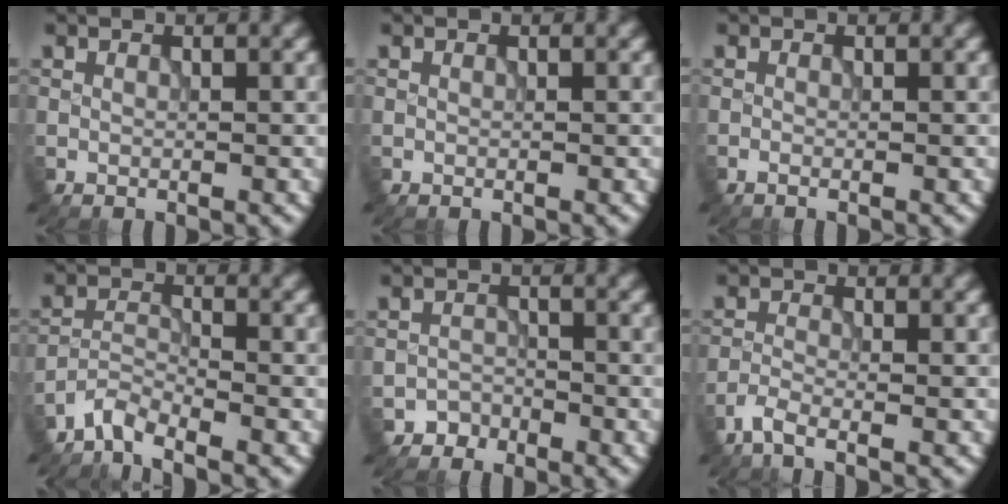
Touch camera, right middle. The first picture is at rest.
{"total": 0.0}
{"total": 0.5, "force": [-0.4, 0.0, 0.3], "torque": [-0.006, -0.003, -0.008]}
{"total": 2.6, "force": [-2.5, 0.2, 0.7], "torque": [-0.012, 0.001, -0.058]}
{"total": 1.6, "force": [-1.3, 0.7, -0.4], "torque": [0.016, 0.005, -0.025]}
{"total": 2.1, "force": [-1.7, 0.2, 1.2], "torque": [-0.028, -0.005, -0.045]}